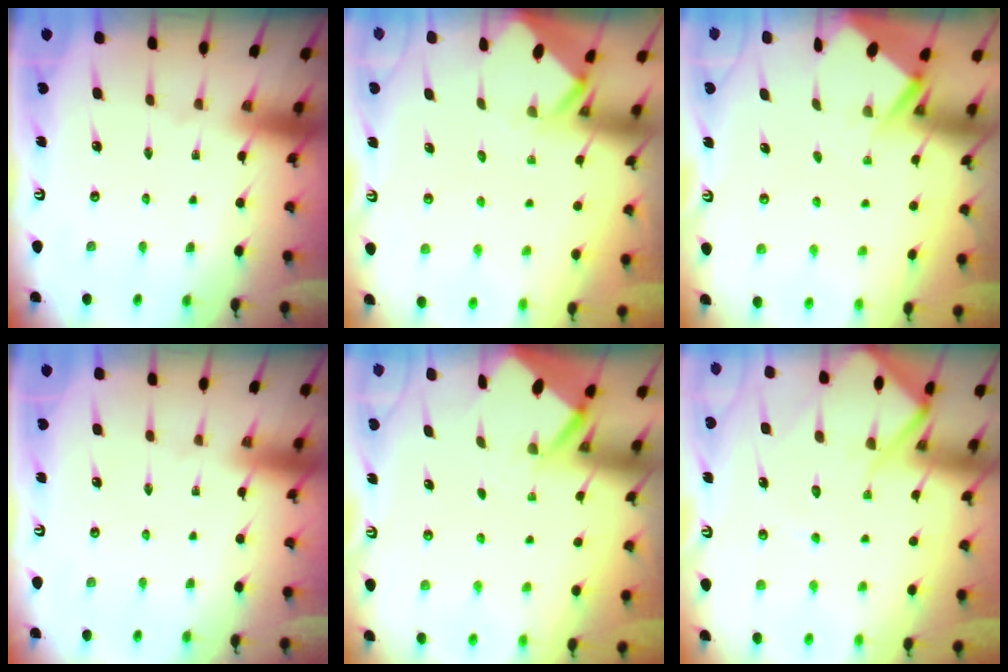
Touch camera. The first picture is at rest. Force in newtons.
{"total": 3.7, "press": 3.7, "slide": 0.2}
{"total": 2.9, "press": 2.9, "slide": 0.3}
{"total": 0.0}
{"total": 2.8, "press": 2.8, "slide": 0.3}
{"total": 9.3, "press": 9.2, "slide": 1.0}